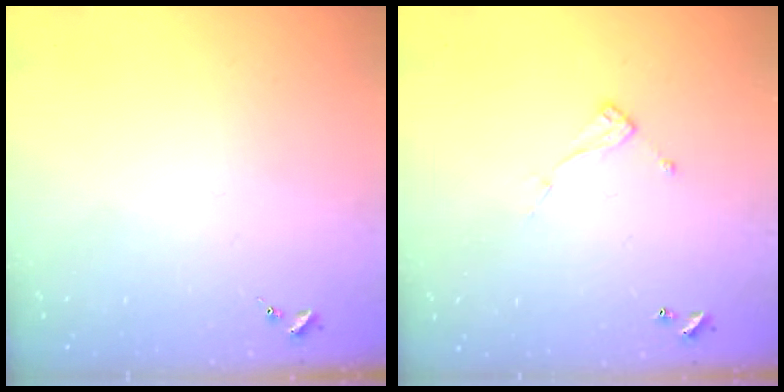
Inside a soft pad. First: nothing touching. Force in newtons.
{"total": 6.6, "press": 6.6, "slide": 0.1}